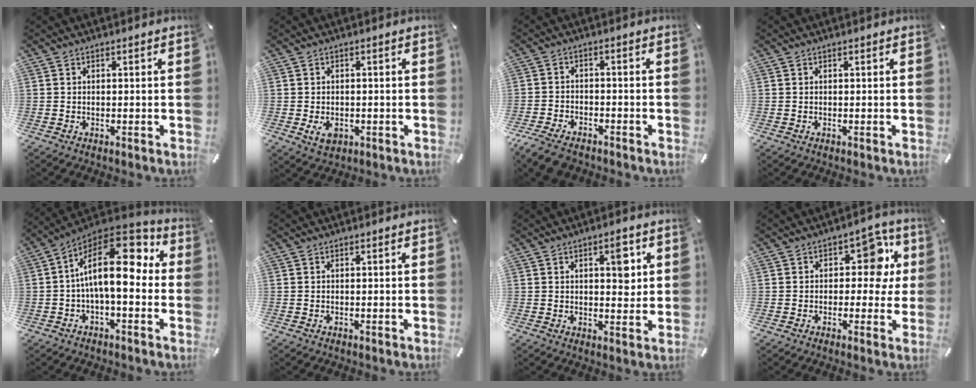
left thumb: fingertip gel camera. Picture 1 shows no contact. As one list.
[{"total": 3.7, "force": [-1.2, 2.6, 2.3], "torque": [-0.046, -0.002, -0.024]}, {"total": 5.5, "force": [-4.5, 2.4, 2.1], "torque": [-0.056, 0.014, -0.090]}, {"total": 0.0}, {"total": 18.6, "force": [3.3, 9.1, 15.9], "torque": [-0.269, -0.025, 0.057]}, {"total": 0.0}, {"total": 6.9, "force": [2.3, 3.6, 5.4], "torque": [-0.054, -0.013, 0.029]}, {"total": 9.9, "force": [2.5, 6.3, 7.3], "torque": [-0.090, -0.007, 0.037]}]